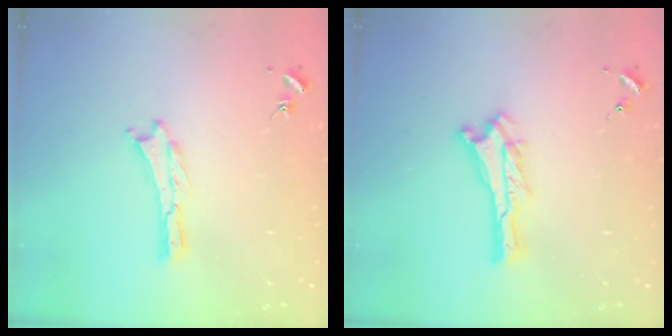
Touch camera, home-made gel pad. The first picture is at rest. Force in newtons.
{"total": 0.0}